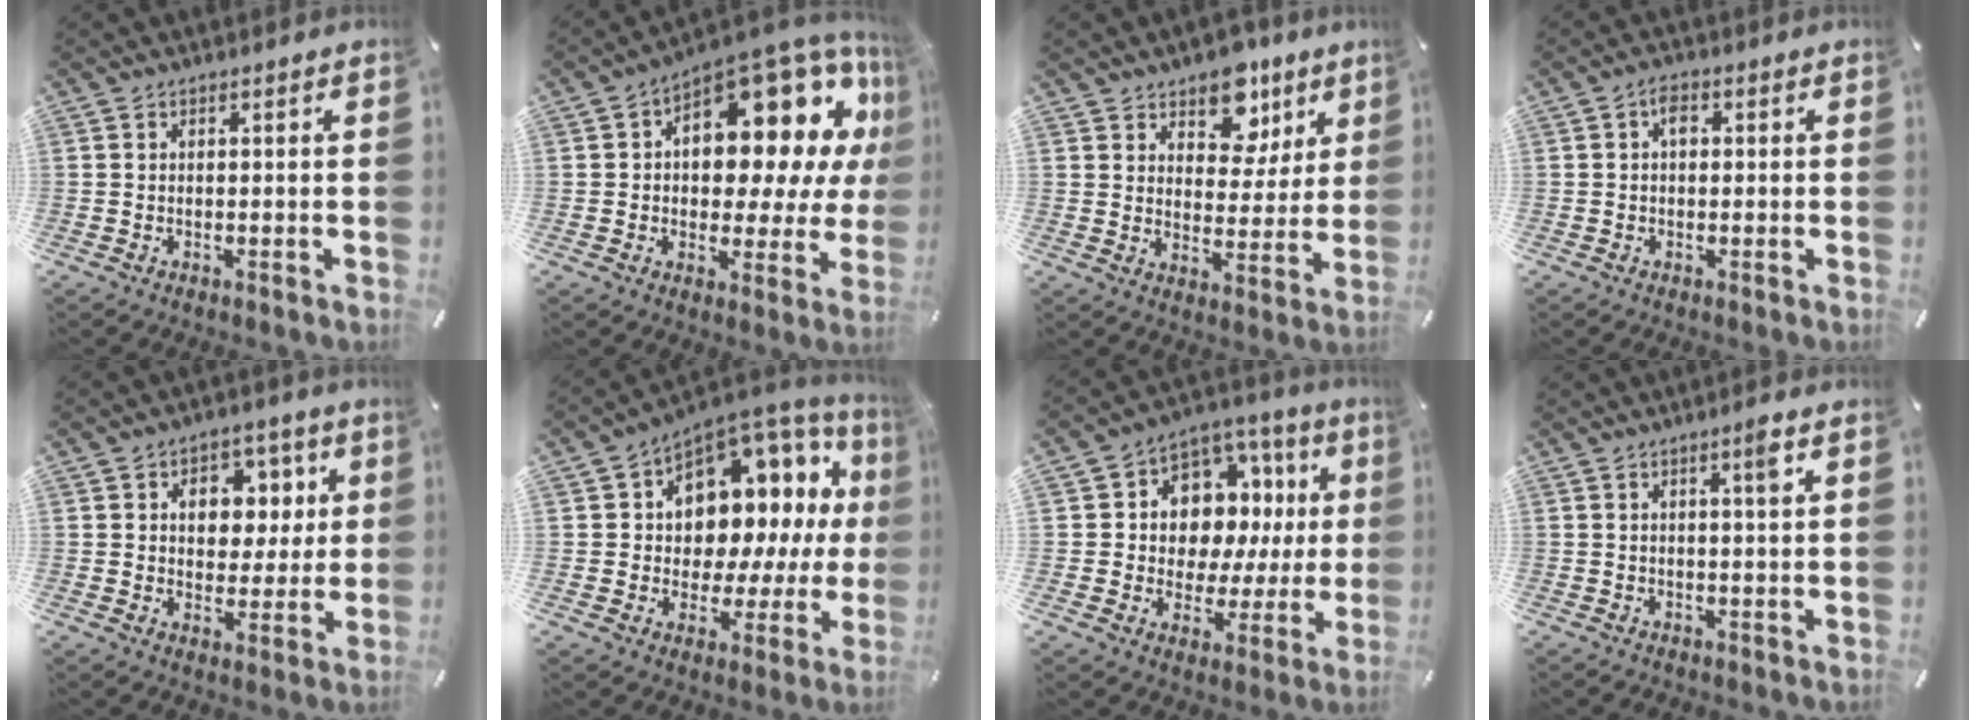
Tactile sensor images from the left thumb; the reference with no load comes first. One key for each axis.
{"total": 15.6, "fx": 7.9, "fy": 8.2, "fz": 10.6, "tx": -0.121, "ty": -0.092, "tz": 0.124}
{"total": 10.9, "fx": 7.3, "fy": 7.2, "fz": 3.7, "tx": -0.041, "ty": -0.053, "tz": 0.128}
{"total": 2.4, "fx": 0.3, "fy": 1.6, "fz": 1.8, "tx": -0.036, "ty": 0.008, "tz": 0.003}
{"total": 8.7, "fx": 2.4, "fy": 7.2, "fz": 4.2, "tx": -0.051, "ty": -0.005, "tz": 0.038}
{"total": 11.2, "fx": 4.4, "fy": 9.0, "fz": 5.2, "tx": -0.066, "ty": -0.062, "tz": 0.080}
{"total": 10.9, "fx": 4.6, "fy": 8.9, "fz": 4.2, "tx": -0.065, "ty": -0.059, "tz": 0.086}
{"total": 3.2, "fx": 1.4, "fy": 0.1, "fz": 2.9, "tx": -0.044, "ty": -0.006, "tz": 0.017}